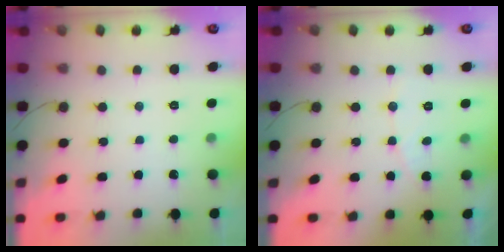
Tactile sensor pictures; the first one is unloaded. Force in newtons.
{"total": 4.2, "press": 4.1, "slide": 0.3}